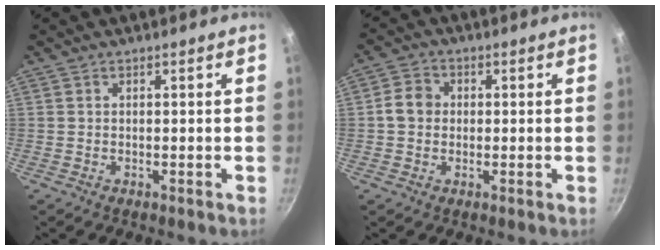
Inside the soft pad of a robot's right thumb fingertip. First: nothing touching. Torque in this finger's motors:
{"motor_torque": [0.53, 1.03, 0.41, -0.26, 0.01]}